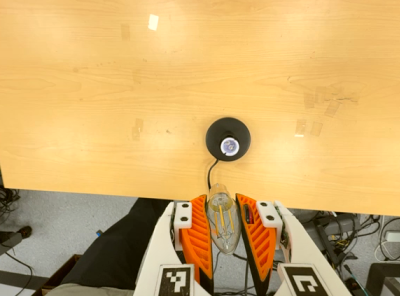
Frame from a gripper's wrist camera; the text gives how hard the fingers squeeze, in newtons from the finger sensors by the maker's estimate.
{"total": 20.4, "left": 21.8, "right": 19.0}